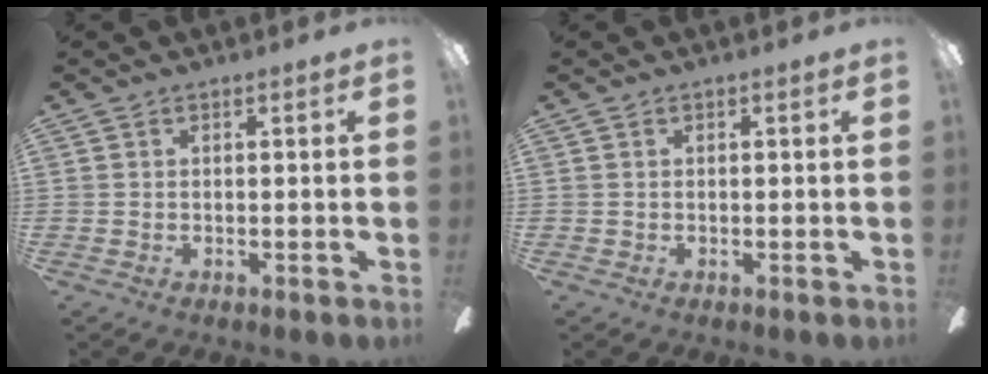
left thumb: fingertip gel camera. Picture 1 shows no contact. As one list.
[{"total": 0.0}]